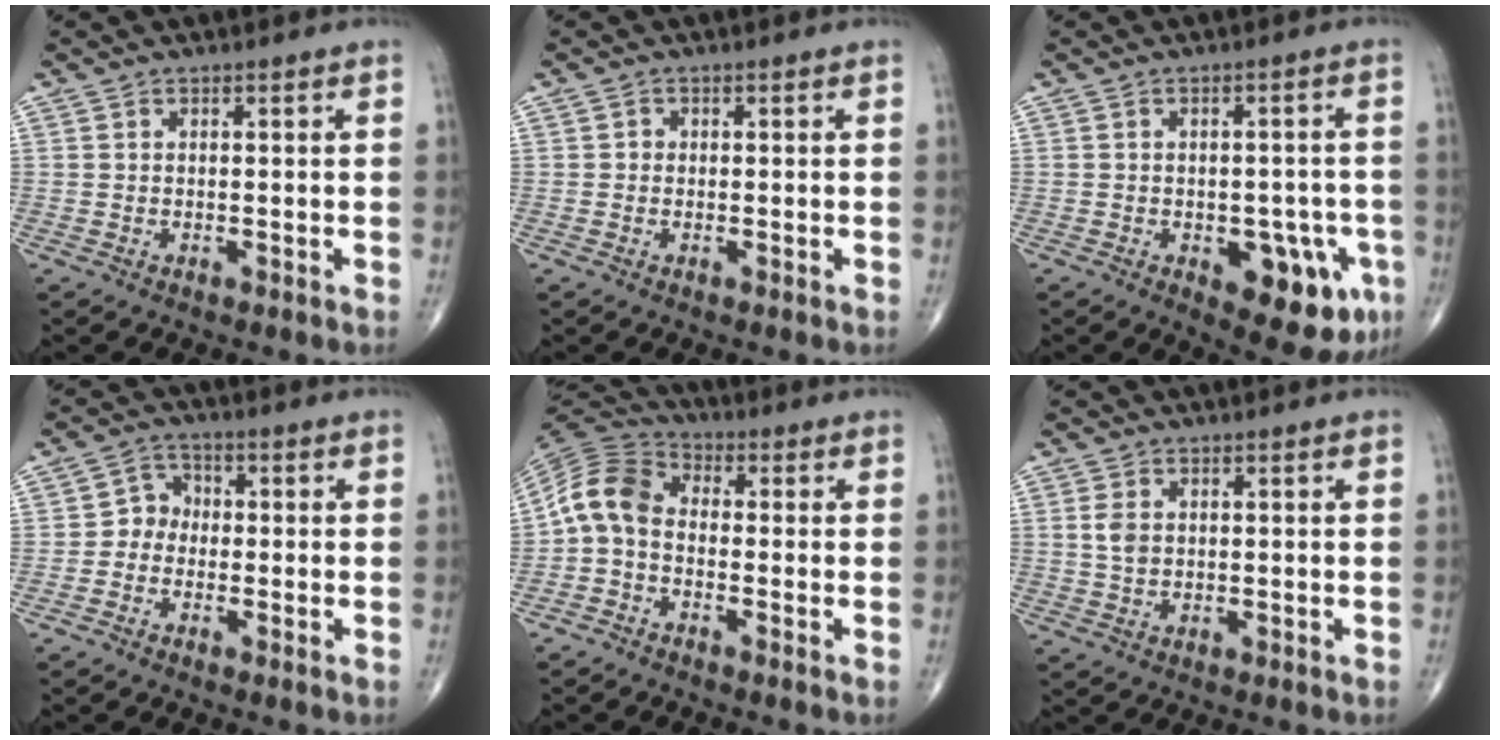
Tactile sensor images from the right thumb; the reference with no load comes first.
{"total": 0.8, "force": [-0.1, 0.8, 0.2], "torque": [0.002, 0.003, -0.003]}
{"total": 12.3, "force": [-4.6, 5.9, 9.7], "torque": [-0.083, 0.016, -0.047]}
{"total": 4.0, "force": [-0.9, 3.5, 1.7], "torque": [-0.006, 0.017, -0.032]}
{"total": 8.3, "force": [-1.2, 5.8, 5.9], "torque": [-0.106, 0.029, -0.044]}
{"total": 2.9, "force": [0.5, 2.1, 2.0], "torque": [-0.038, -0.001, 0.010]}